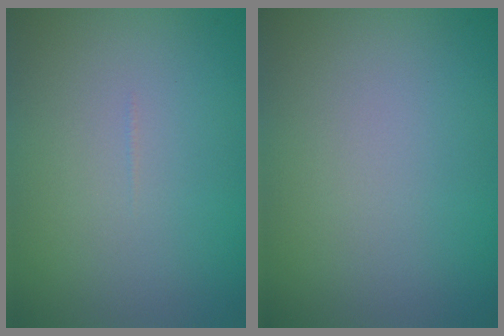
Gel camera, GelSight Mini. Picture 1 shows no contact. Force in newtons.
{"total": 0.0}